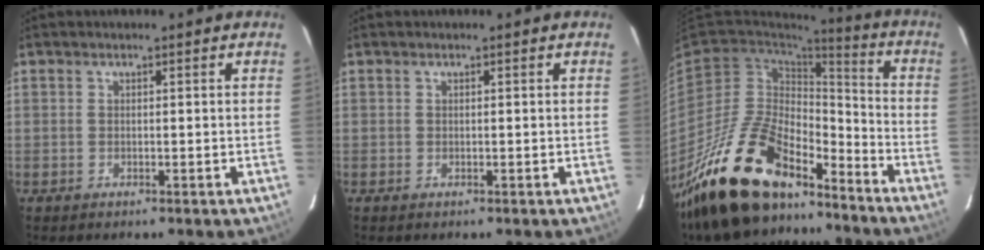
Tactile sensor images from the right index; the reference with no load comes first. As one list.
[{"total": 0.0}, {"total": 24.8, "force": [-18.3, 10.0, 13.4], "torque": [-0.263, -0.003, -0.309]}]